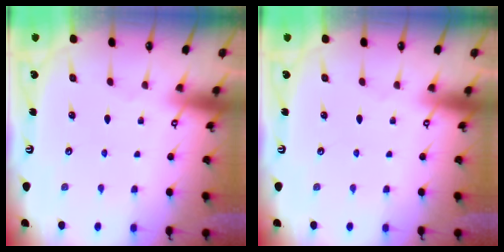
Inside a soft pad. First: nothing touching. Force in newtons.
{"total": 0.0}